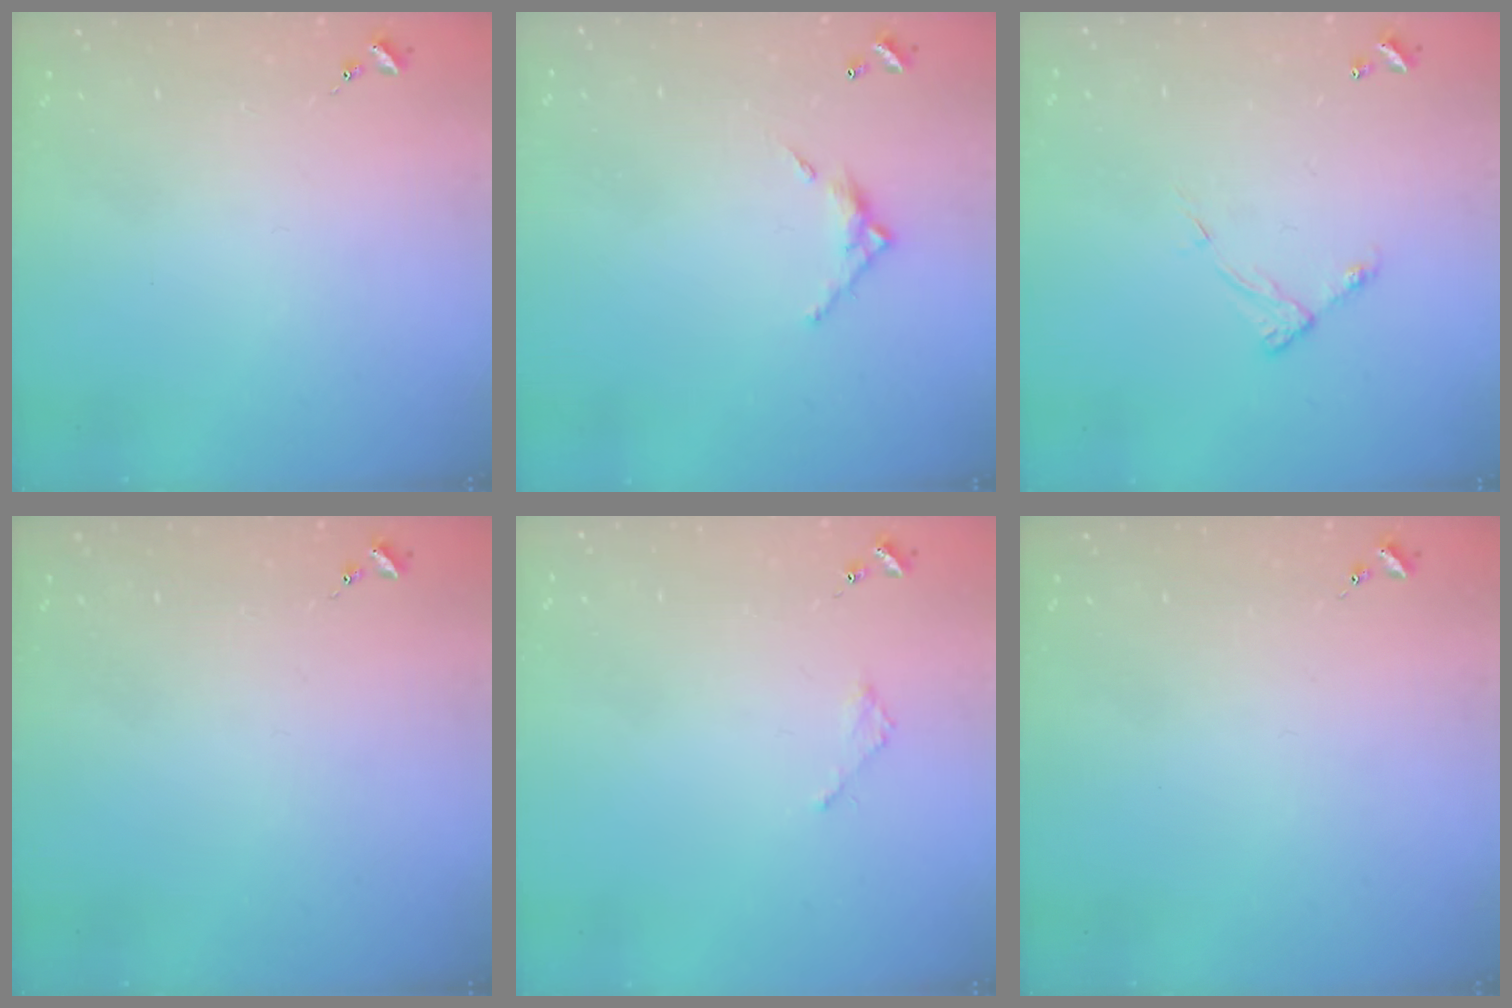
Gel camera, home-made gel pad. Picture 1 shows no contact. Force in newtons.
{"total": 6.7, "press": 6.7, "slide": 0.4}
{"total": 6.4, "press": 6.4, "slide": 0.6}
{"total": 0.0}
{"total": 2.1, "press": 2.1, "slide": 0.2}
{"total": 0.0}